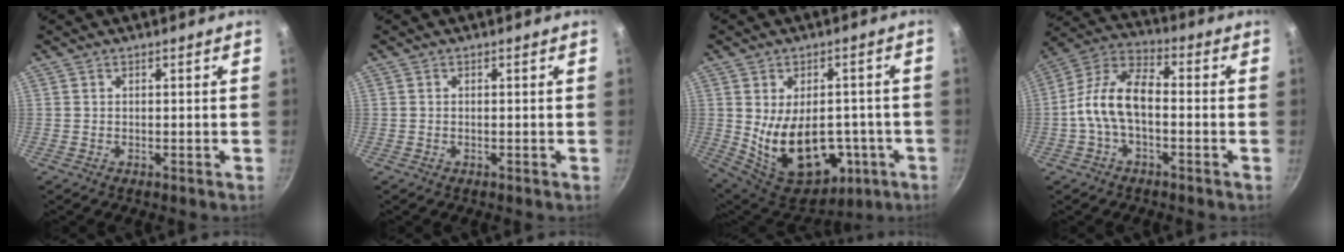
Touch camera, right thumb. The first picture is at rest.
{"total": 0.0}
{"total": 19.2, "force": [-3.3, 12.4, 14.2], "torque": [-0.195, -0.002, -0.019]}
{"total": 11.3, "force": [-2.0, 6.0, 9.4], "torque": [-0.169, 0.045, -0.054]}